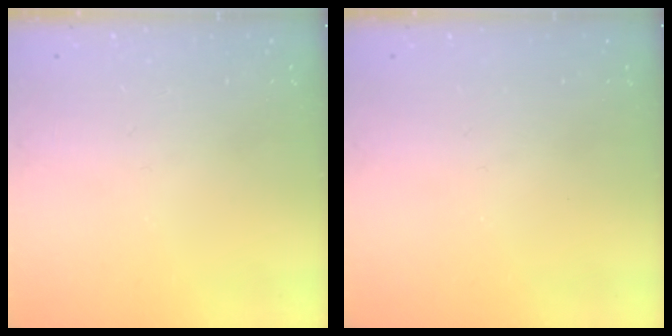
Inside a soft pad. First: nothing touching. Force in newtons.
{"total": 0.0}